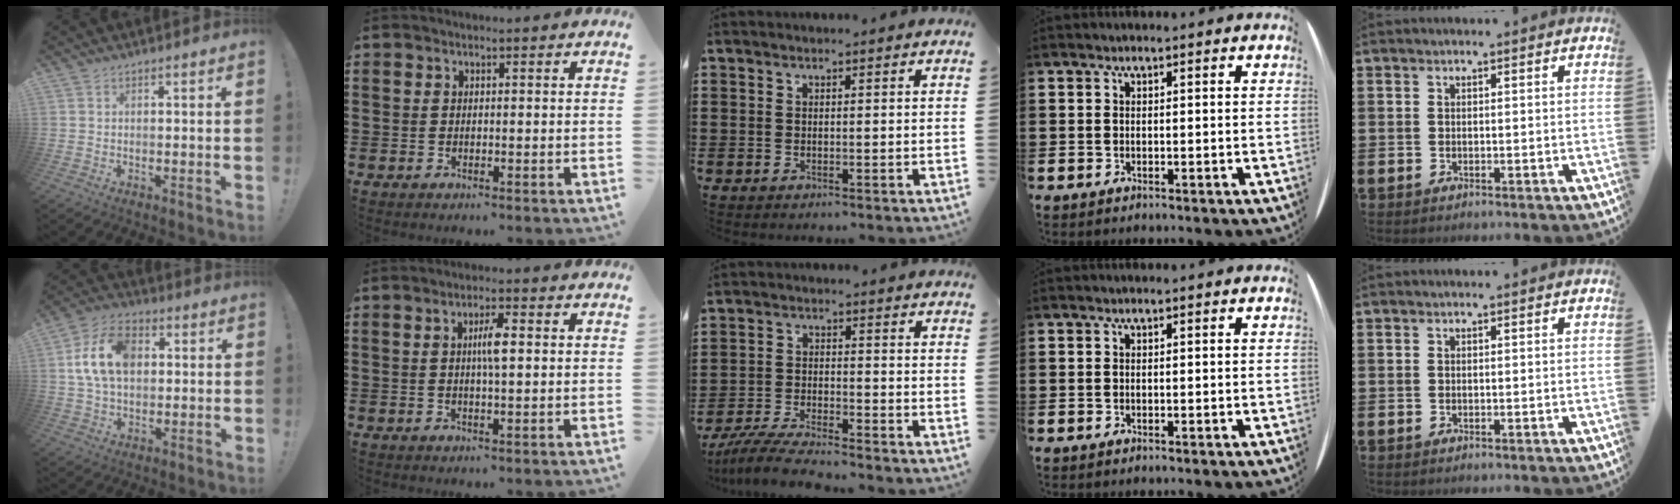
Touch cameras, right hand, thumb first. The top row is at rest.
{"thumb": {"total": 13.5, "force": [2.3, 9.1, 9.7], "torque": [-0.184, 0.012, 0.046]}, "index": {"total": 3.7, "force": [0.5, 0.8, 3.6], "torque": [-0.069, 0.003, 0.006]}, "middle": {"total": 5.6, "force": [-5.2, 0.3, 2.2], "torque": [-0.055, -0.011, -0.104]}}